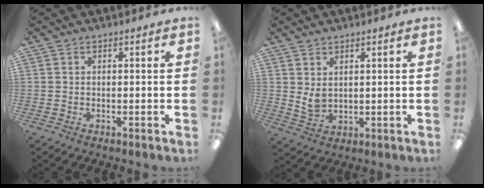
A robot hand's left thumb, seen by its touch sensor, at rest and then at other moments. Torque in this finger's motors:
{"motor_torque": [0.06, 0.21, 0.37, -0.13, -0.01]}